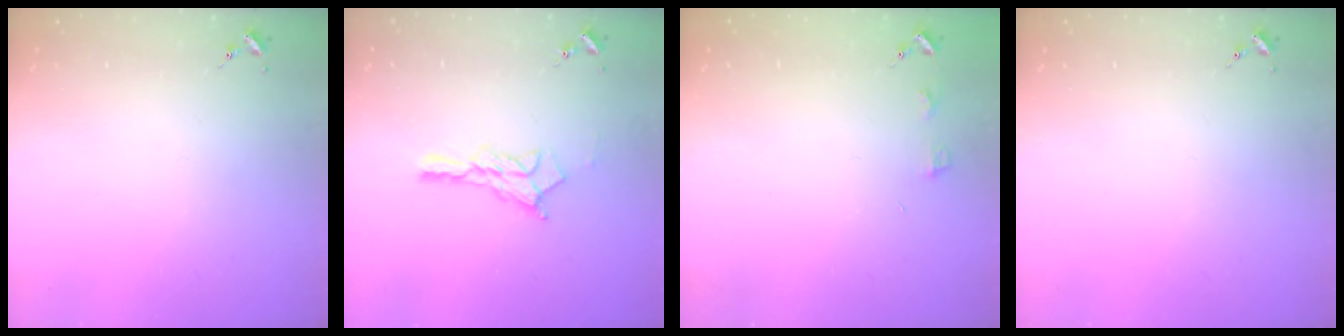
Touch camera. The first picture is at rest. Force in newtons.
{"total": 11.9, "press": 11.9, "slide": 0.9}
{"total": 3.4, "press": 3.4, "slide": 0.3}
{"total": 0.0}